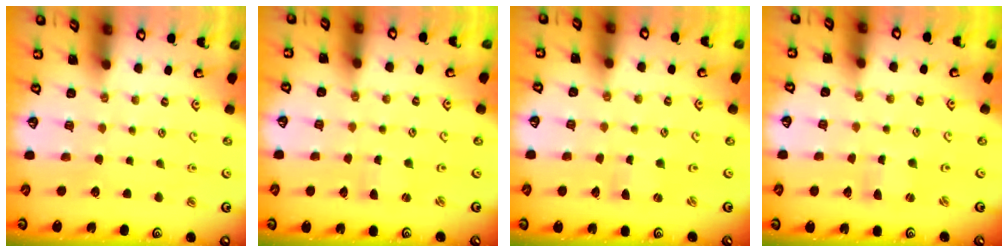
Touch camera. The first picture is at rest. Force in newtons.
{"total": 1.8, "press": 1.7, "slide": 0.3}
{"total": 0.0}
{"total": 0.9, "press": 0.8, "slide": 0.2}